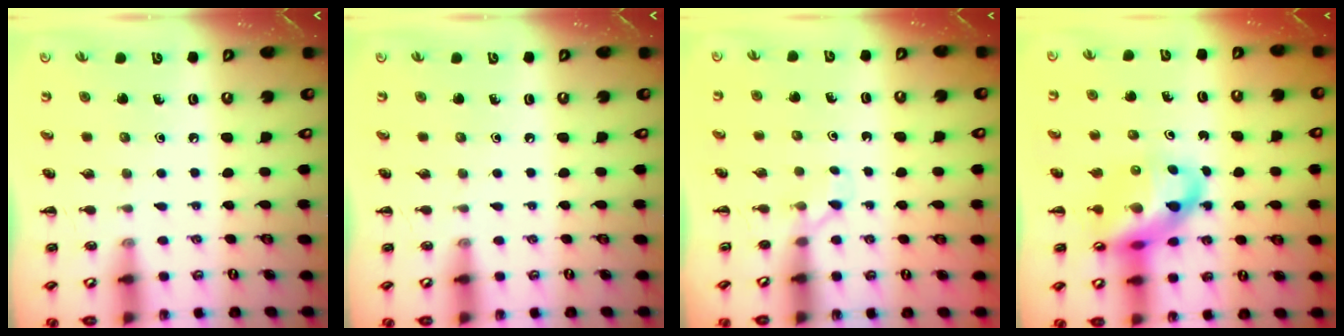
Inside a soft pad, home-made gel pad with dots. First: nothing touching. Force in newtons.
{"total": 0.0}
{"total": 2.4, "press": 2.3, "slide": 0.7}
{"total": 13.6, "press": 13.1, "slide": 3.7}